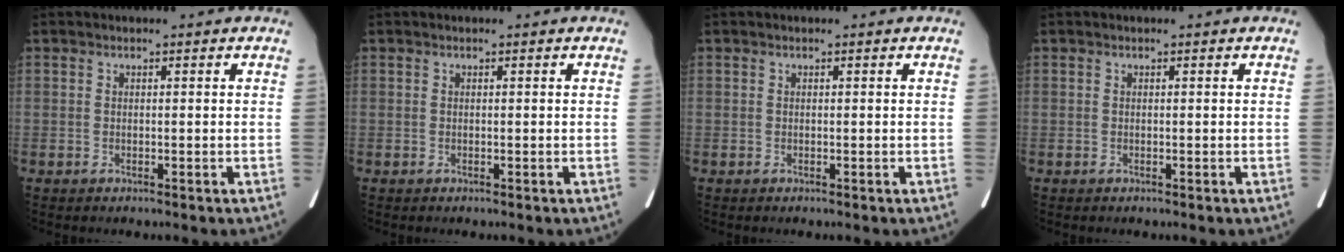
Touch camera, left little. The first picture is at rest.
{"total": 0.0}
{"total": 0.0}
{"total": 0.0}